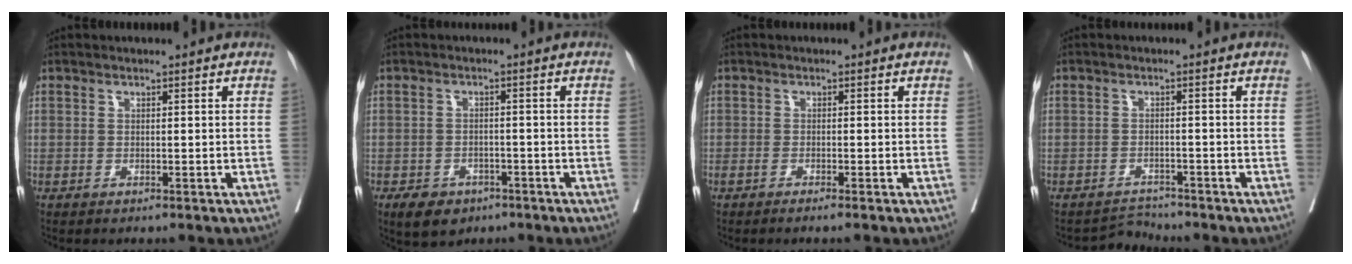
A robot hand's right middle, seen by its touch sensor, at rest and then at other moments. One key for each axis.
{"total": 5.2, "fx": -3.4, "fy": 3.4, "fz": 2.1, "tx": -0.034, "ty": -0.001, "tz": -0.045}
{"total": 2.4, "fx": -1.9, "fy": -0.4, "fz": 1.4, "tx": -0.013, "ty": 0.003, "tz": -0.026}
{"total": 2.5, "fx": -2.1, "fy": -0.2, "fz": -1.4, "tx": 0.024, "ty": -0.006, "tz": -0.032}